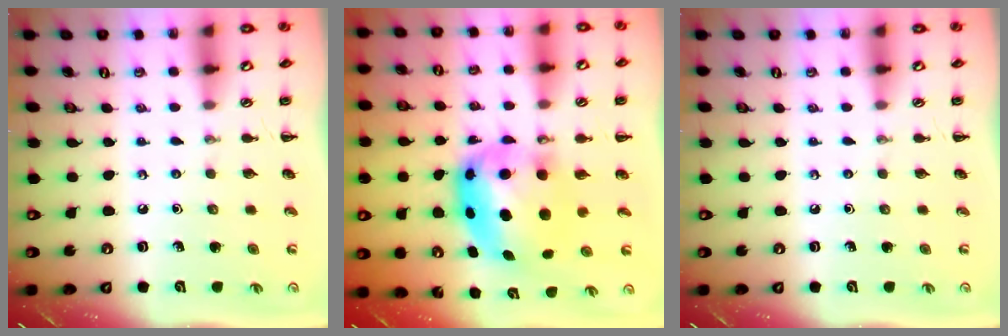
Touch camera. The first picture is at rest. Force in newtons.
{"total": 8.6, "press": 8.4, "slide": 2.1}
{"total": 0.0}